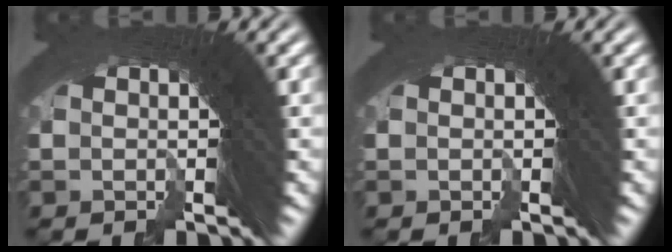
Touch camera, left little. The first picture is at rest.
{"total": 0.0}